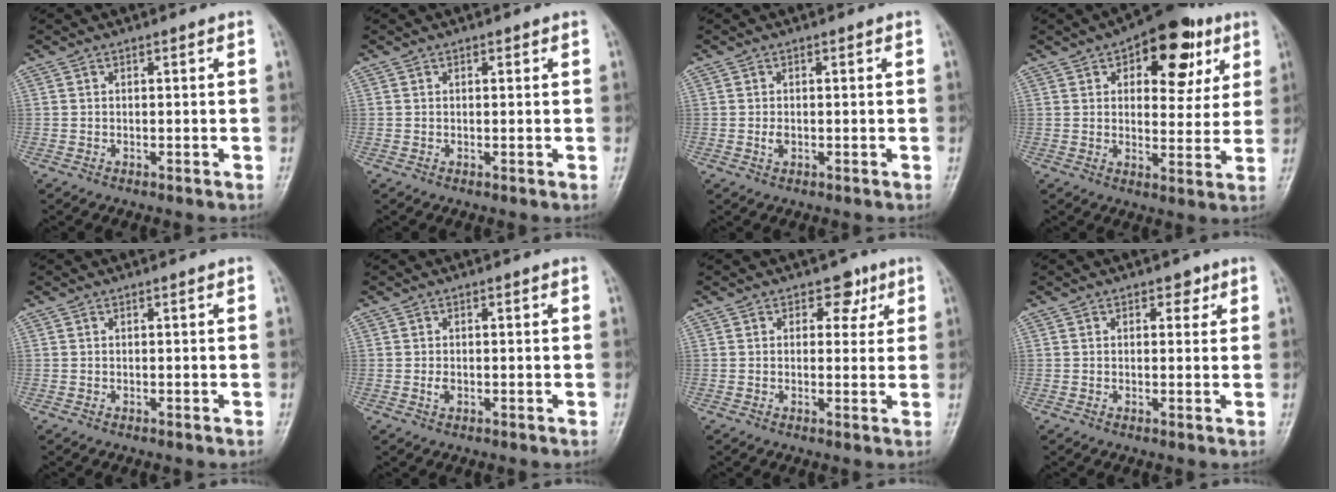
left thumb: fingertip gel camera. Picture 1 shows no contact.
{"total": 0.9, "force": [0.4, 0.5, 0.5], "torque": [-0.004, 0.000, 0.004]}
{"total": 1.5, "force": [-0.2, 1.0, 1.1], "torque": [-0.019, -0.002, -0.005]}
{"total": 15.8, "force": [7.1, 8.4, 11.4], "torque": [-0.097, -0.010, 0.094]}
{"total": 0.0}
{"total": 1.4, "force": [-0.2, 0.9, 1.0], "torque": [-0.018, -0.002, -0.005]}
{"total": 4.1, "force": [2.0, 3.0, 2.0], "torque": [0.004, -0.006, 0.023]}
{"total": 2.3, "force": [1.2, 1.6, 1.2], "torque": [0.003, -0.003, 0.012]}